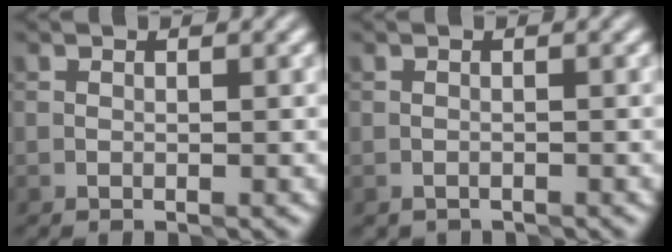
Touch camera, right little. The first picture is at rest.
{"total": 0.8, "force": [-0.8, 0.2, 0.0], "torque": [0.000, -0.001, -0.014]}